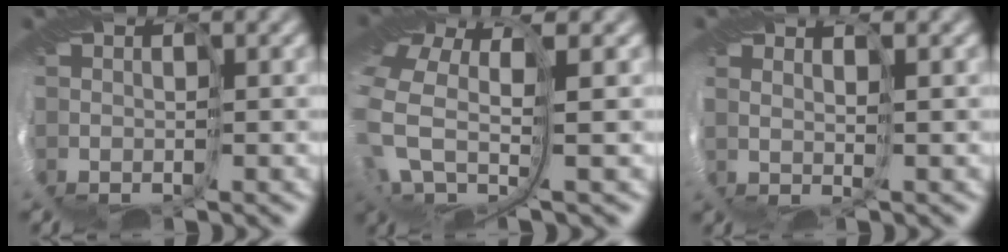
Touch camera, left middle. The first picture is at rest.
{"total": 7.9, "force": [-0.6, 4.3, 6.5], "torque": [-0.198, -0.020, -0.010]}
{"total": 1.9, "force": [1.9, -0.2, 0.2], "torque": [0.009, 0.018, 0.014]}